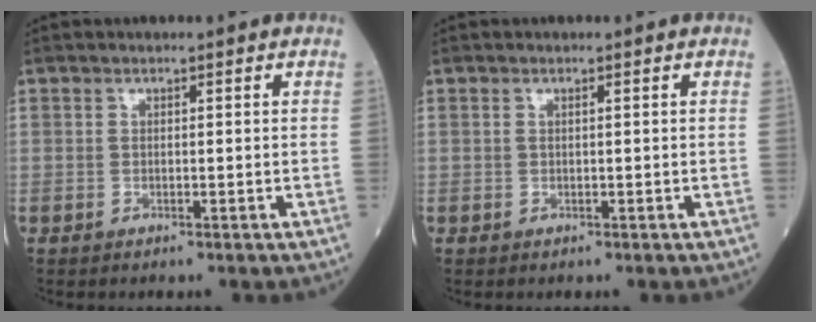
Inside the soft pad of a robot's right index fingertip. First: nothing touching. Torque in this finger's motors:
{"motor_torque": [0.02, -0.01, 0.07, -0.01]}